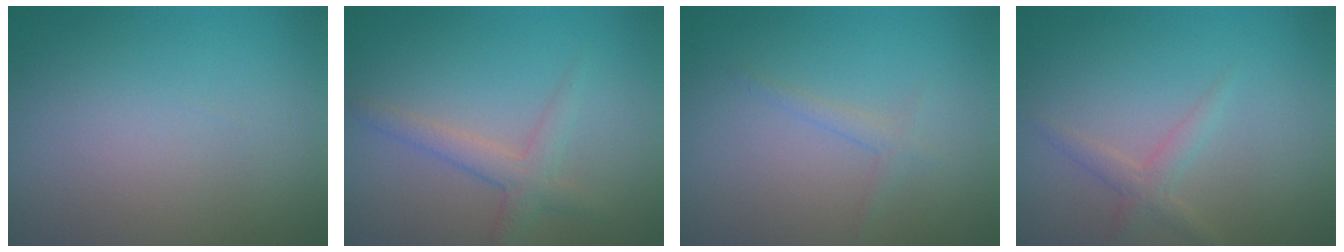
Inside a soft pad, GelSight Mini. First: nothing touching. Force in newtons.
{"total": 2.3, "press": 2.3, "slide": 0.1}
{"total": 1.0, "press": 1.0, "slide": 0.1}
{"total": 1.5, "press": 1.5, "slide": 0.1}